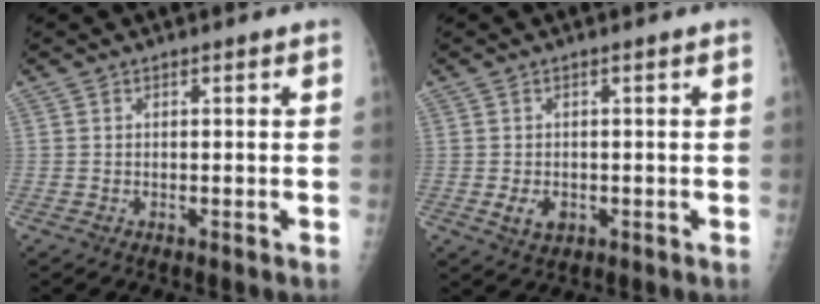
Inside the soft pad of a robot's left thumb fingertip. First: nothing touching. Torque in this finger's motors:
{"motor_torque": [0.11, 1.27, 0.01, -0.09, 0.03]}